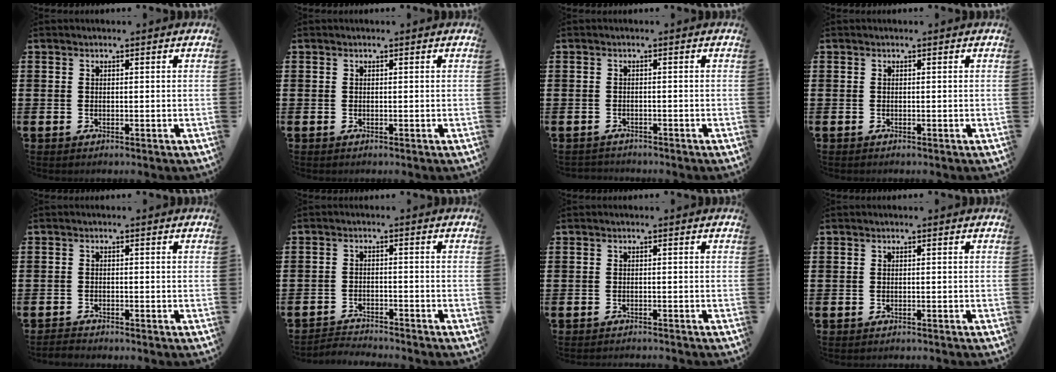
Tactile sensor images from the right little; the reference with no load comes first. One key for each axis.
{"total": 0.0}
{"total": 0.8, "fx": -0.8, "fy": 0.1, "fz": -0.1, "tx": -0.001, "ty": 0.001, "tz": -0.018}
{"total": 0.0}
{"total": 1.0, "fx": -1.0, "fy": 0.0, "fz": -0.1, "tx": -0.002, "ty": 0.001, "tz": -0.022}
{"total": 2.3, "fx": -2.3, "fy": 0.0, "fz": -0.2, "tx": -0.002, "ty": 0.003, "tz": -0.051}
{"total": 0.7, "fx": -0.7, "fy": -0.1, "fz": 0.0, "tx": 0.001, "ty": -0.001, "tz": -0.014}
{"total": 0.0}